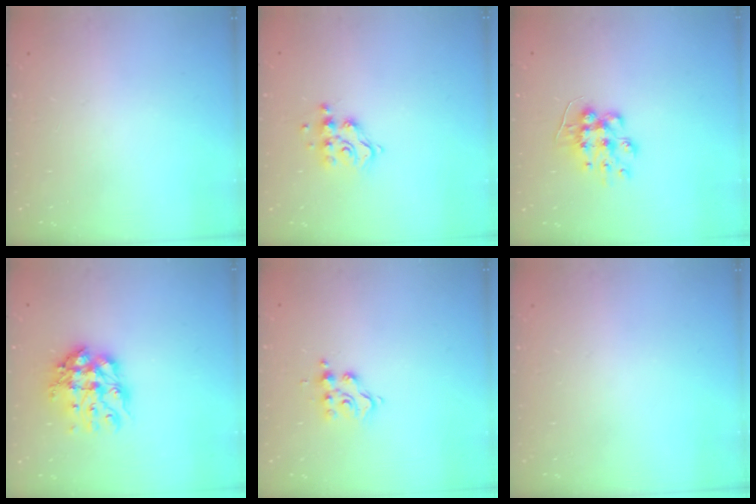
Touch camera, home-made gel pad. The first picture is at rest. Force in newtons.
{"total": 9.4, "press": 9.4, "slide": 0.3}
{"total": 9.4, "press": 9.3, "slide": 1.3}
{"total": 13.2, "press": 13.1, "slide": 1.1}
{"total": 9.1, "press": 9.0, "slide": 0.9}
{"total": 0.0}